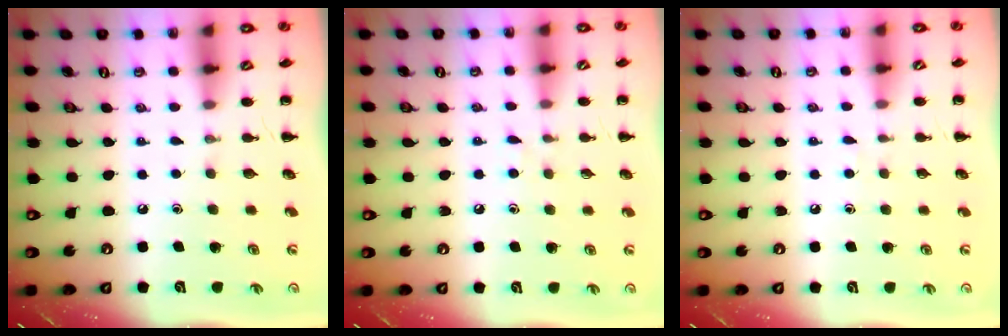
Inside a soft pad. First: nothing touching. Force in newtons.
{"total": 5.2, "press": 4.9, "slide": 1.7}
{"total": 2.9, "press": 2.8, "slide": 1.0}